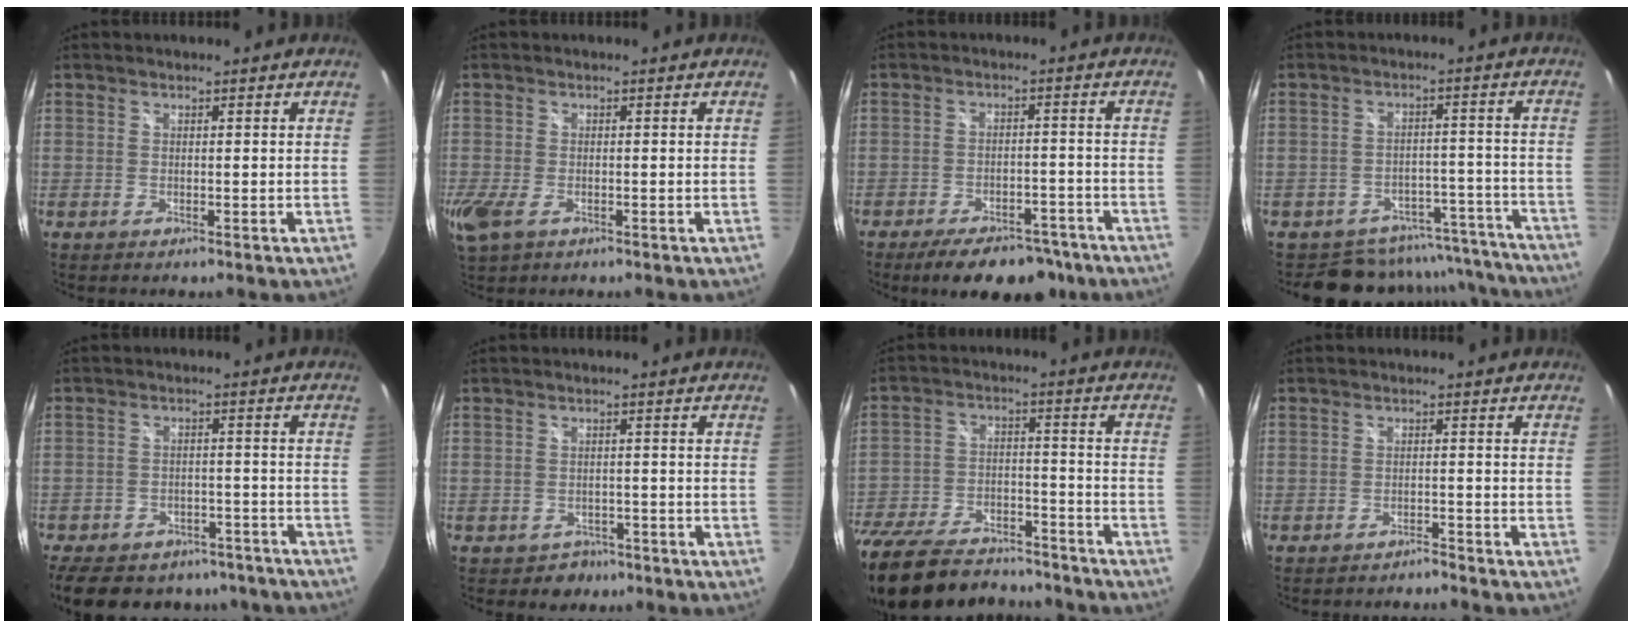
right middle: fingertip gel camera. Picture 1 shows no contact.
{"total": 6.0, "force": [-2.8, 3.3, 4.1], "torque": [-0.097, -0.020, -0.050]}
{"total": 12.8, "force": [-9.9, 5.4, 6.1], "torque": [-0.121, -0.003, -0.132]}
{"total": 14.8, "force": [-13.3, 6.3, 1.4], "torque": [-0.021, 0.051, -0.160]}
{"total": 21.8, "force": [-17.5, 10.2, 8.1], "torque": [-0.191, 0.015, -0.223]}
{"total": 3.7, "force": [-2.3, 2.9, 0.3], "torque": [-0.014, 0.004, -0.028]}
{"total": 26.9, "force": [-20.9, 11.4, 12.4], "torque": [-0.282, -0.022, -0.310]}
{"total": 2.2, "force": [-2.2, 0.3, 0.2], "torque": [-0.012, -0.005, -0.034]}